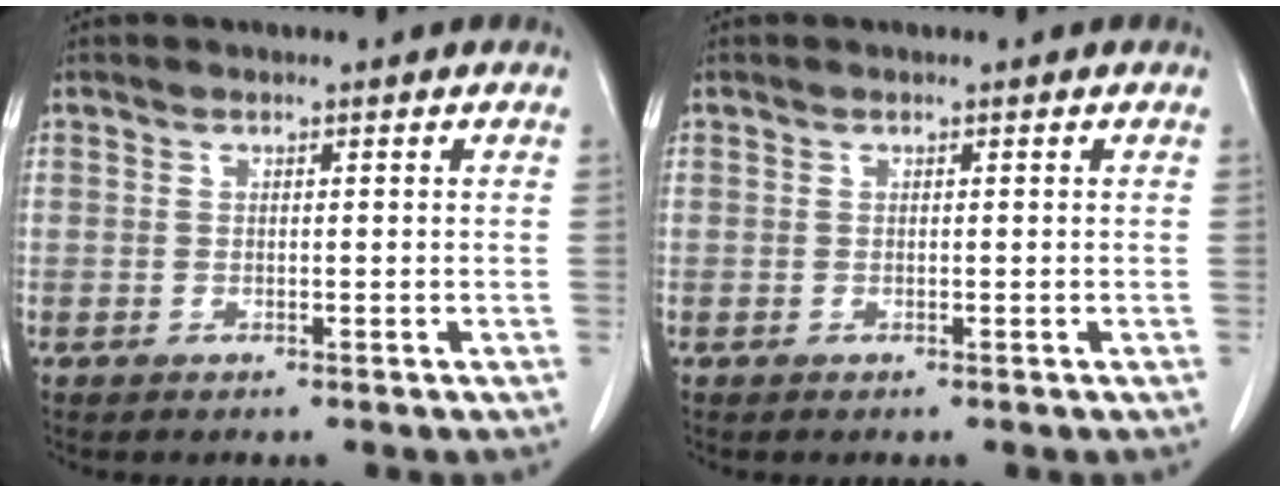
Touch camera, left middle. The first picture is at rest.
{"total": 0.0}